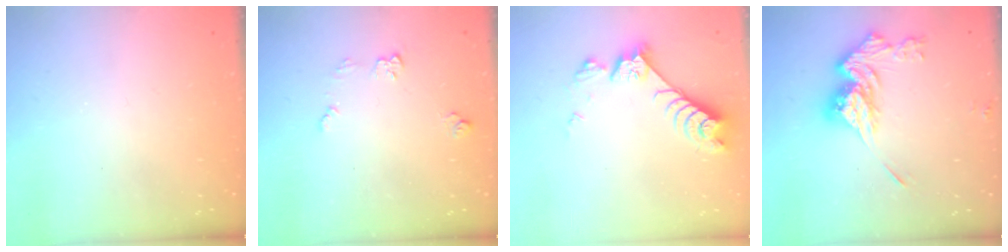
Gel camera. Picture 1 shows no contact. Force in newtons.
{"total": 5.9, "press": 5.8, "slide": 0.6}
{"total": 7.4, "press": 7.3, "slide": 1.1}
{"total": 14.5, "press": 14.5, "slide": 0.8}